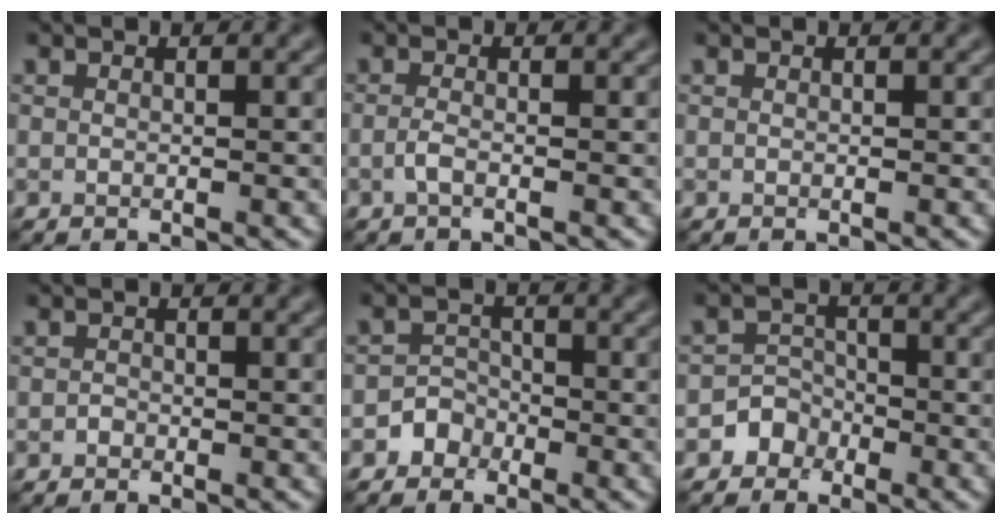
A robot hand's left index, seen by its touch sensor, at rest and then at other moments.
{"total": 1.2, "force": [-0.5, 0.3, 1.0], "torque": [-0.024, -0.002, -0.013]}
{"total": 0.0}
{"total": 0.6, "force": [-0.3, 0.5, 0.1], "torque": [-0.001, -0.003, -0.006]}
{"total": 2.0, "force": [-1.3, 1.5, 0.1], "torque": [0.020, 0.014, -0.031]}
{"total": 2.6, "force": [-1.6, 2.1, 0.2], "torque": [0.029, 0.013, -0.038]}